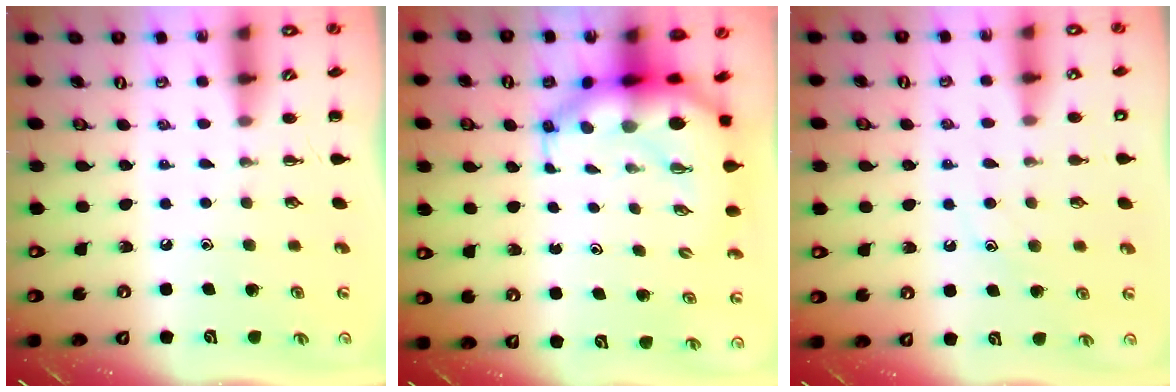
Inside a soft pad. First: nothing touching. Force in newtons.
{"total": 8.8, "press": 8.5, "slide": 2.3}
{"total": 8.9, "press": 8.8, "slide": 1.3}